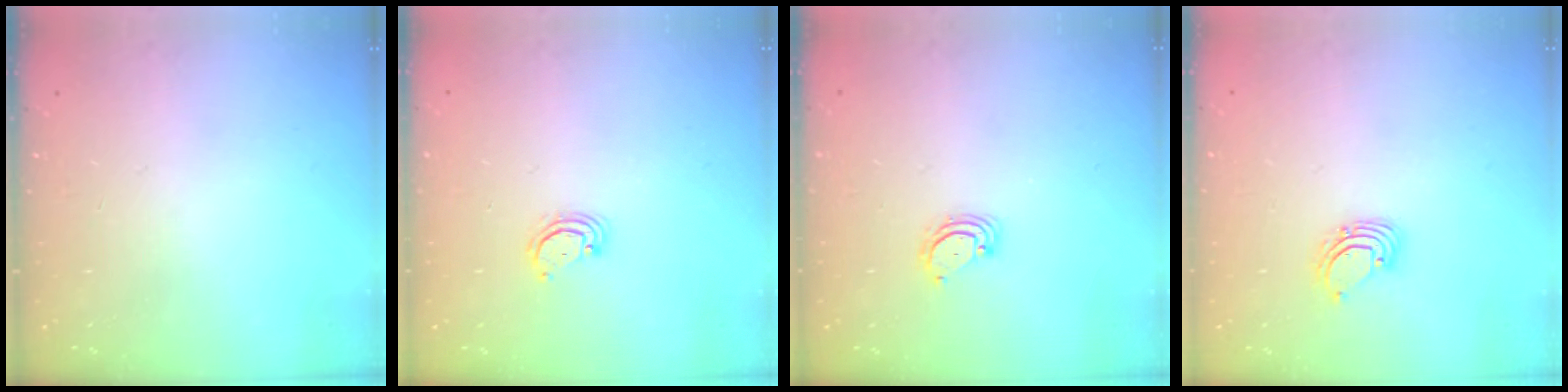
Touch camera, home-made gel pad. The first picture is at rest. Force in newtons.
{"total": 2.9, "press": 2.9, "slide": 0.2}
{"total": 3.2, "press": 3.2, "slide": 0.3}
{"total": 3.1, "press": 3.1, "slide": 0.2}